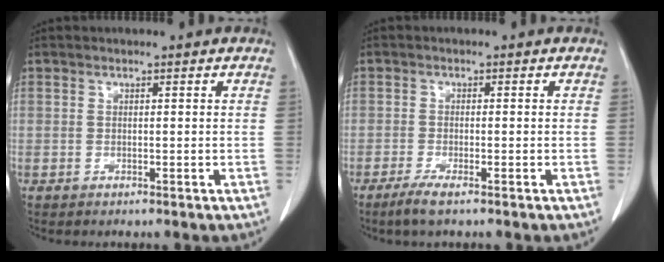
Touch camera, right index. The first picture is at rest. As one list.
[{"total": 3.0, "force": [-2.1, 0.0, 2.1], "torque": [-0.045, -0.008, -0.042]}]